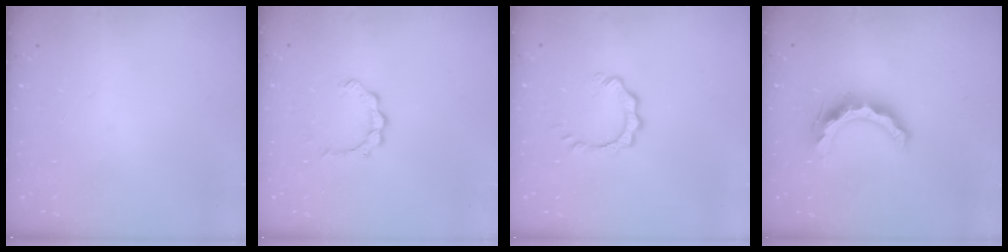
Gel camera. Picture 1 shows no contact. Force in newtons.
{"total": 3.4, "press": 3.4, "slide": 0.3}
{"total": 2.9, "press": 2.8, "slide": 0.3}
{"total": 11.7, "press": 11.7, "slide": 1.1}